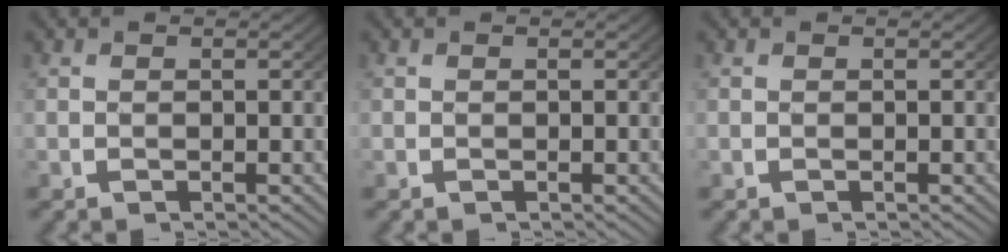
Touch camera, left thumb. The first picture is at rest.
{"total": 0.0}
{"total": 0.0}